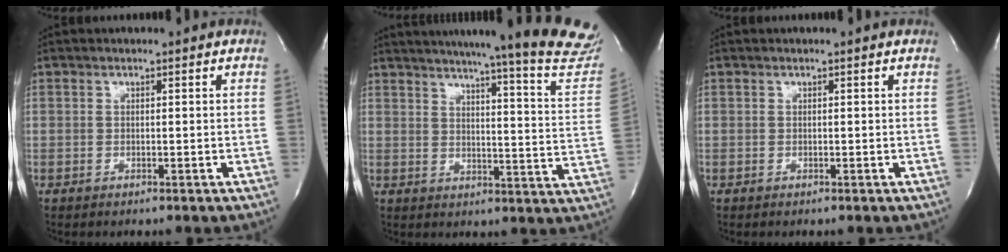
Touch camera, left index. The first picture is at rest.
{"total": 27.5, "force": [24.3, 0.0, 13.0], "torque": [-0.185, -0.097, 0.283]}
{"total": 0.0}